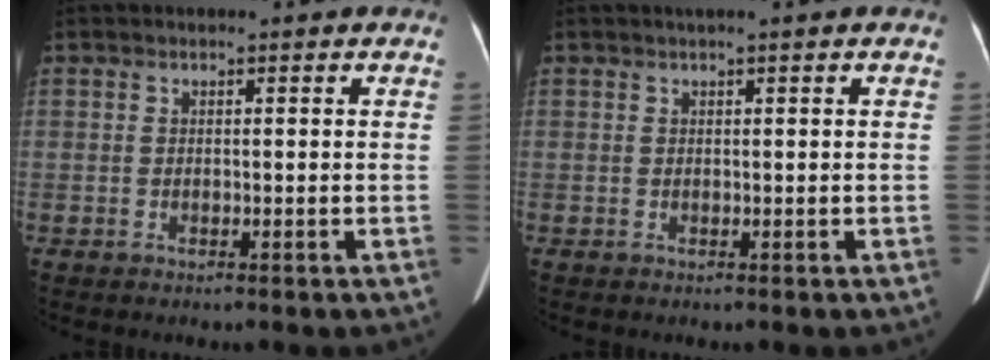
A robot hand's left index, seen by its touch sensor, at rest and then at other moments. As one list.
[{"total": 0.8, "force": [0.4, -0.2, 0.7], "torque": [-0.018, 0.005, 0.013]}]